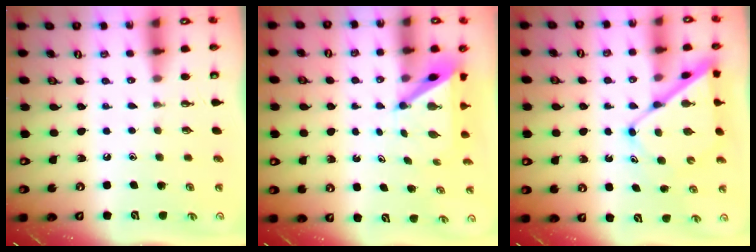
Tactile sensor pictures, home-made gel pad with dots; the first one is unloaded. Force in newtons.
{"total": 5.5, "press": 5.5, "slide": 0.5}
{"total": 11.8, "press": 11.7, "slide": 1.1}